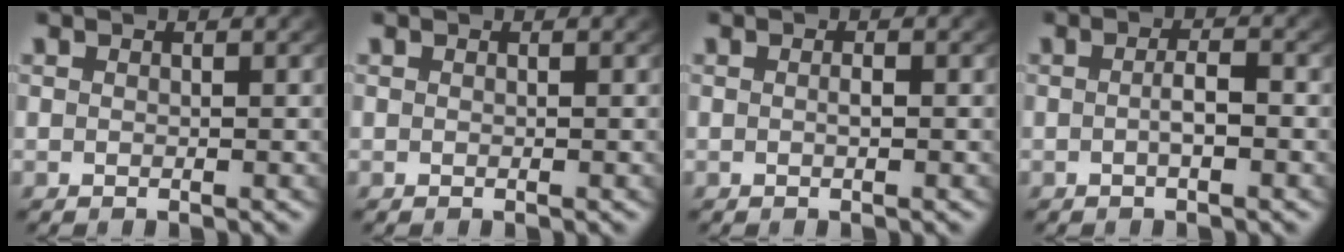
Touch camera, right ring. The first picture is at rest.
{"total": 0.0}
{"total": 0.6, "force": [-0.3, 0.1, 0.6], "torque": [-0.014, -0.005, -0.003]}
{"total": 1.8, "force": [-0.7, 0.3, 1.6], "torque": [-0.028, -0.005, -0.011]}